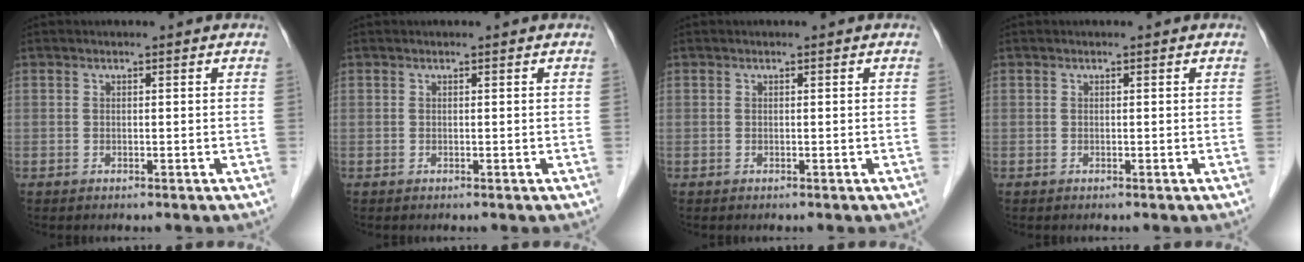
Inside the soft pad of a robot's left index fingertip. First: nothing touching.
{"total": 0.0}
{"total": 0.0}
{"total": 0.0}